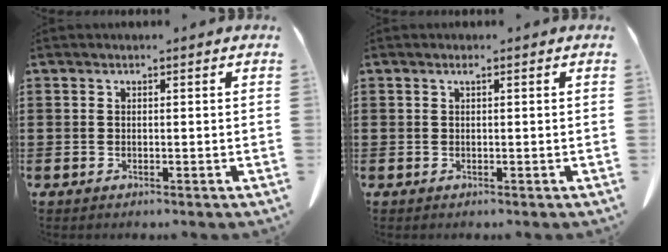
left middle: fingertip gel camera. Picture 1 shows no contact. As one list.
[{"total": 0.6, "force": [0.2, 0.0, 0.6], "torque": [-0.011, -0.001, 0.005]}]